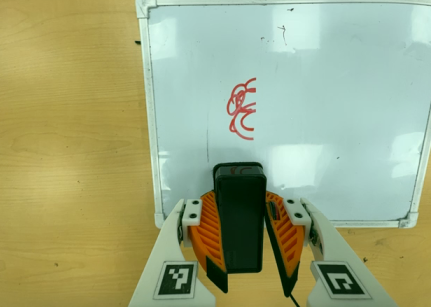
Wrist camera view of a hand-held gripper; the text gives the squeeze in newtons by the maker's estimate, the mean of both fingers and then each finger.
{"total": 11.8, "left": 10.5, "right": 13.0}